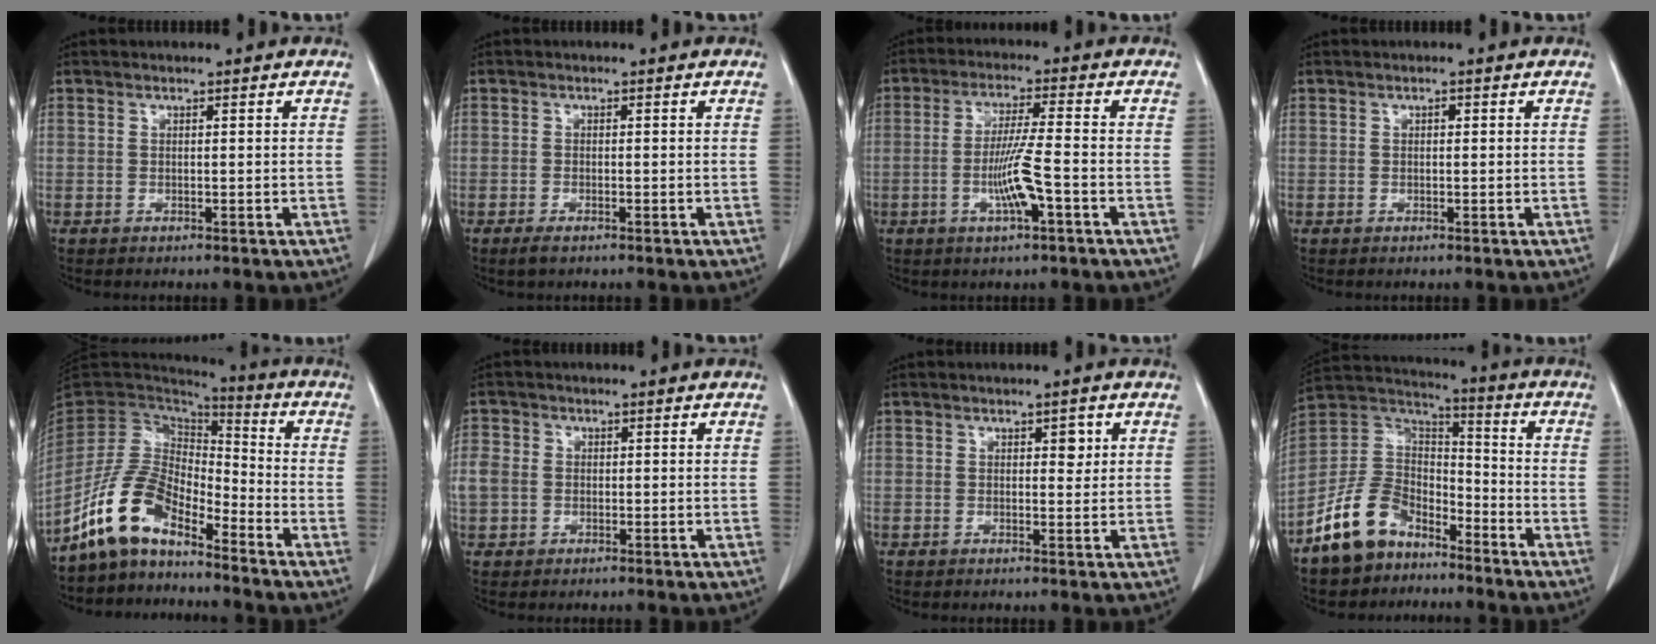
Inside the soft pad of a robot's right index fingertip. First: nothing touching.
{"total": 1.4, "force": [-1.0, 0.3, 0.9], "torque": [-0.022, -0.003, -0.016]}
{"total": 7.2, "force": [-2.2, -0.1, 6.9], "torque": [-0.133, -0.004, -0.041]}
{"total": 0.5, "force": [0.2, 0.3, 0.4], "torque": [-0.006, 0.002, 0.001]}
{"total": 10.9, "force": [-8.2, 4.2, 5.8], "torque": [-0.130, 0.023, -0.164]}
{"total": 3.9, "force": [-0.2, 3.4, 1.8], "torque": [-0.051, 0.013, -0.002]}
{"total": 2.0, "force": [0.8, 1.1, 1.5], "torque": [-0.016, 0.000, 0.011]}
{"total": 12.0, "force": [-8.2, 7.2, 5.0], "torque": [-0.117, 0.033, -0.162]}